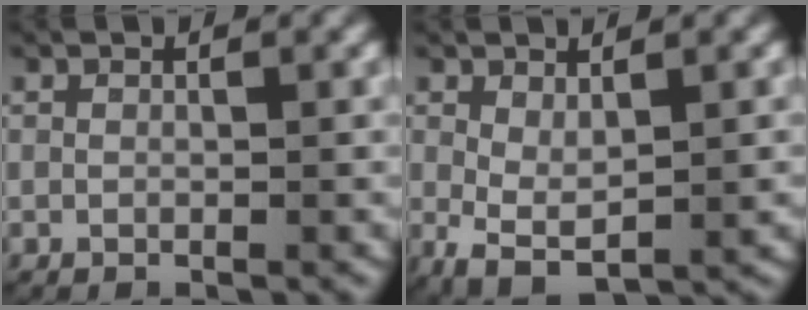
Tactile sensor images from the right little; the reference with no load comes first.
{"total": 4.1, "force": [-1.7, 2.4, 2.9], "torque": [-0.062, -0.027, -0.012]}